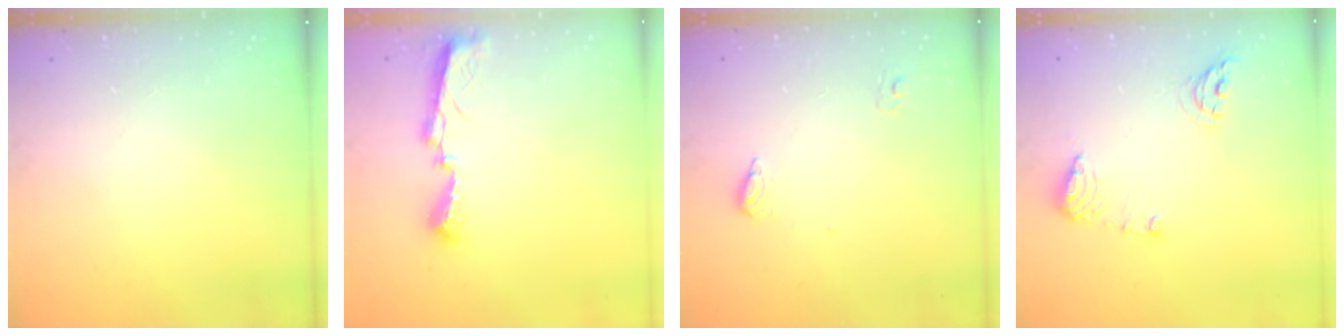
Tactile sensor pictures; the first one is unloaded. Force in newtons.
{"total": 8.0, "press": 8.0, "slide": 0.4}
{"total": 7.0, "press": 7.0, "slide": 0.5}
{"total": 9.0, "press": 8.9, "slide": 0.9}